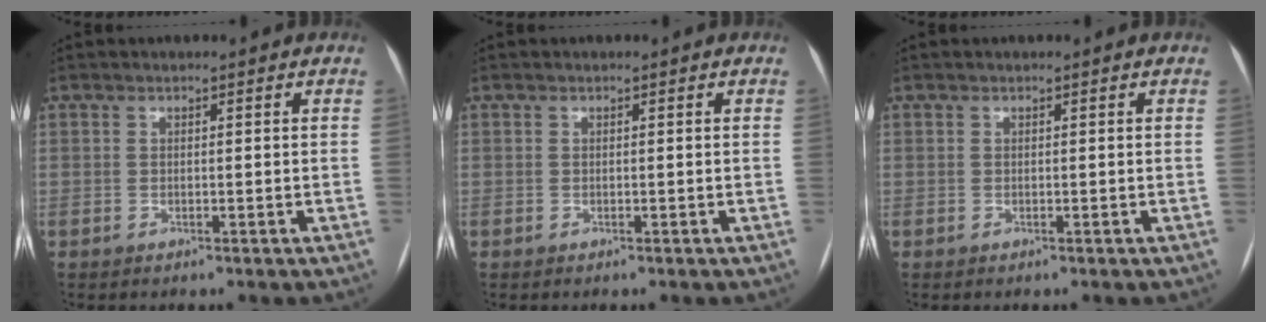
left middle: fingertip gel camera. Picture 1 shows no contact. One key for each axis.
{"total": 0.0}
{"total": 0.0}